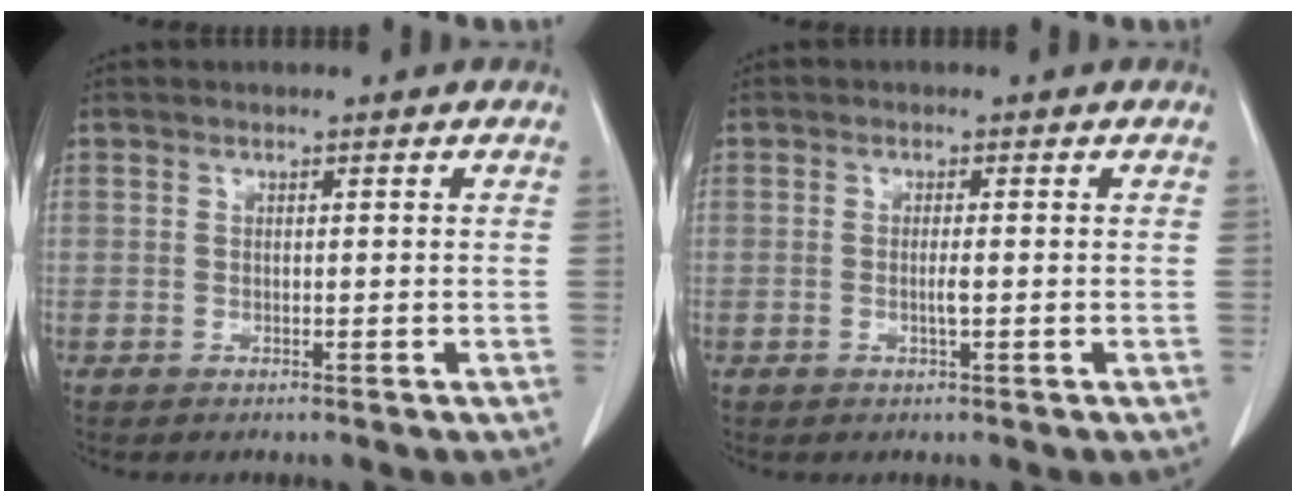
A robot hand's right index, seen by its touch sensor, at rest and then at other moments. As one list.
[{"total": 1.5, "force": [-0.3, 0.0, 1.5], "torque": [-0.030, -0.002, -0.005]}]